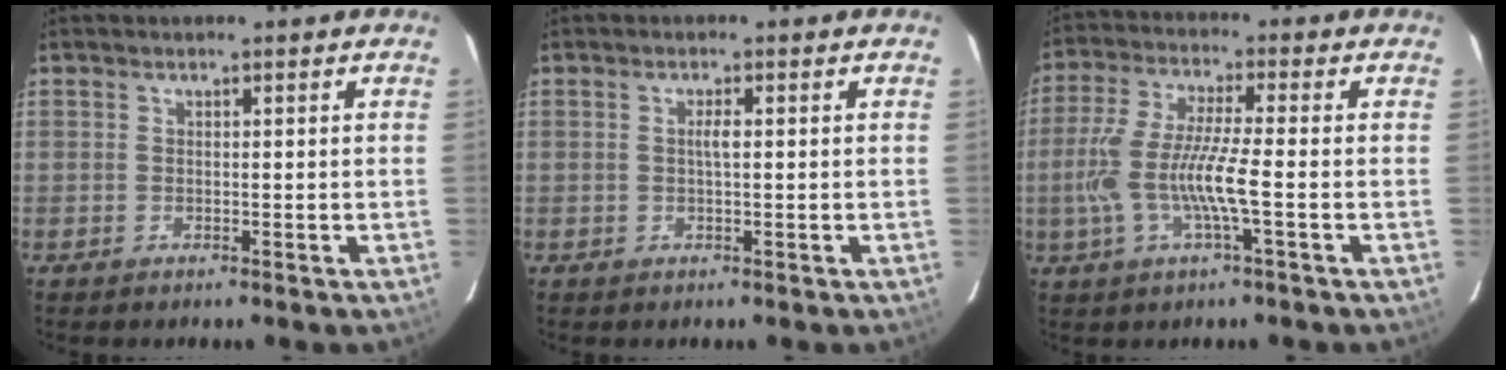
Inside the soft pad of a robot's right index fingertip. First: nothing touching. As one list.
[{"total": 1.5, "force": [0.1, 0.2, 1.4], "torque": [-0.027, 0.002, 0.000]}, {"total": 11.7, "force": [-2.6, 1.1, 11.3], "torque": [-0.234, -0.005, -0.047]}]